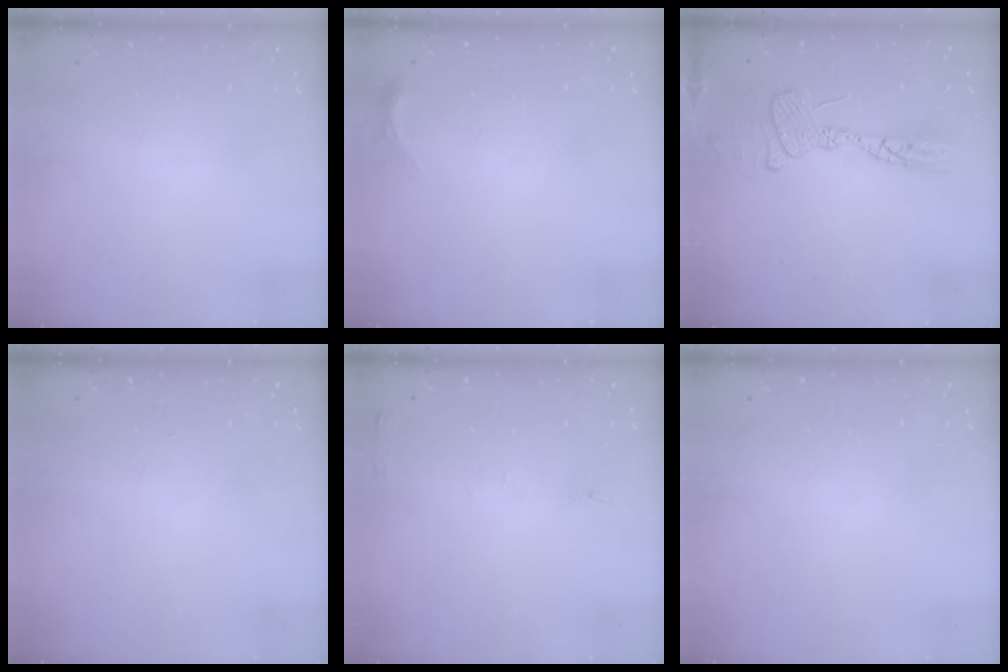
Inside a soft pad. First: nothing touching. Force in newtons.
{"total": 3.9, "press": 3.8, "slide": 0.7}
{"total": 13.1, "press": 13.1, "slide": 0.3}
{"total": 0.0}
{"total": 5.3, "press": 5.3, "slide": 0.6}
{"total": 0.0}